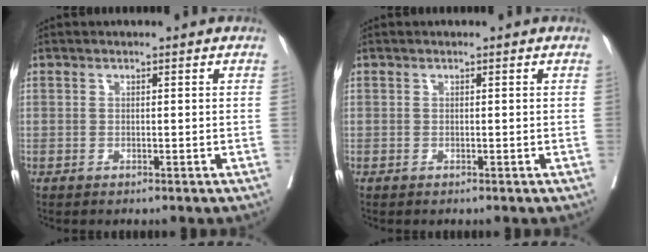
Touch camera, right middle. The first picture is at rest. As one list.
[{"total": 0.0}]